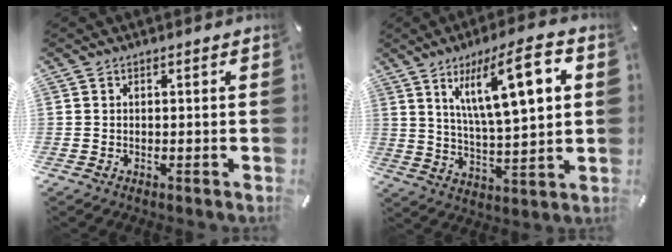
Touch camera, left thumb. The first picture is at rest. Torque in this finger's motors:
{"motor_torque": [2.57, 2.49, 1.49, -1.28, 0.21]}